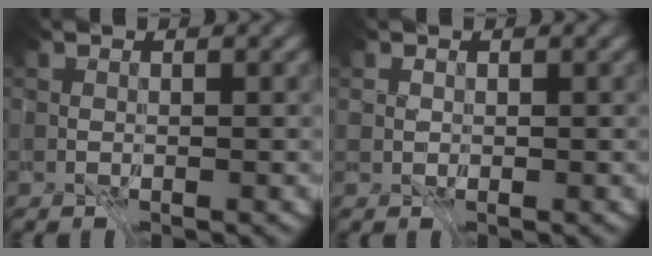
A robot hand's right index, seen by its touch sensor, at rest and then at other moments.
{"total": 3.0, "force": [1.5, 2.2, 1.4], "torque": [-0.022, 0.008, 0.013]}